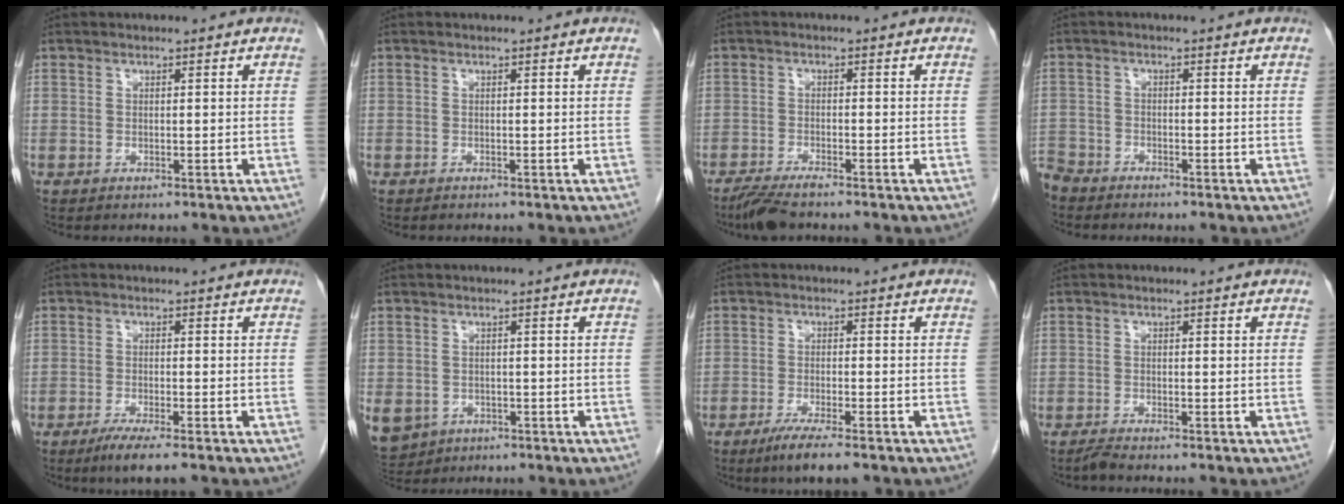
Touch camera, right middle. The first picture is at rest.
{"total": 0.0}
{"total": 4.2, "force": [-3.5, 0.4, 2.3], "torque": [-0.047, -0.012, -0.066]}
{"total": 4.5, "force": [-4.2, 1.4, 0.4], "torque": [-0.006, -0.009, -0.084]}
{"total": 4.4, "force": [-3.1, 0.2, 3.2], "torque": [-0.056, -0.012, -0.054]}
{"total": 10.6, "force": [-4.4, 8.8, 4.0], "torque": [-0.125, -0.006, -0.055]}
{"total": 5.4, "force": [-3.8, 0.2, 3.9], "torque": [-0.068, -0.014, -0.064]}
{"total": 1.2, "force": [-1.1, -0.3, 0.4], "torque": [-0.014, -0.004, -0.024]}